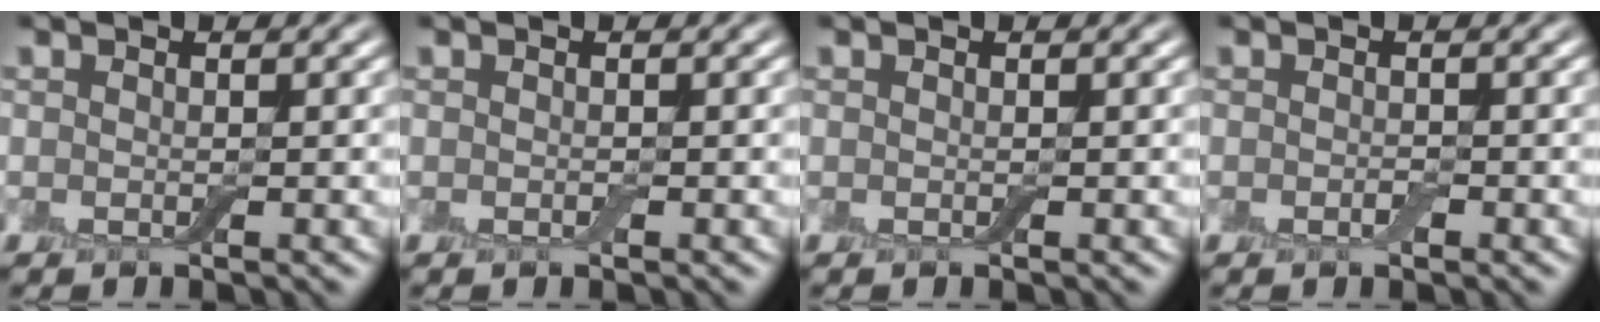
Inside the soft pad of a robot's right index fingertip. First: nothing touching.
{"total": 0.0}
{"total": 0.0}
{"total": 0.6, "force": [-0.3, 0.3, 0.5], "torque": [-0.009, 0.000, -0.004]}